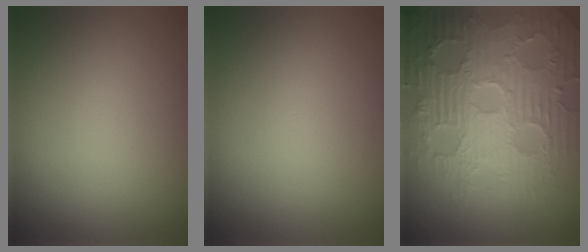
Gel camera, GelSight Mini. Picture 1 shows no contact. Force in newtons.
{"total": 0.0}
{"total": 9.4, "press": 6.8, "slide": 6.4}